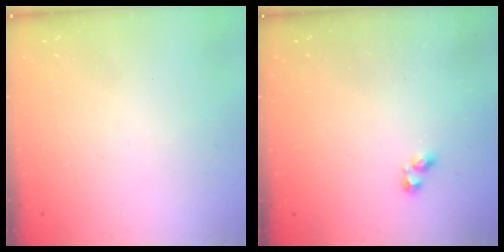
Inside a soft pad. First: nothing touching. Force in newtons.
{"total": 1.3, "press": 1.2, "slide": 0.2}